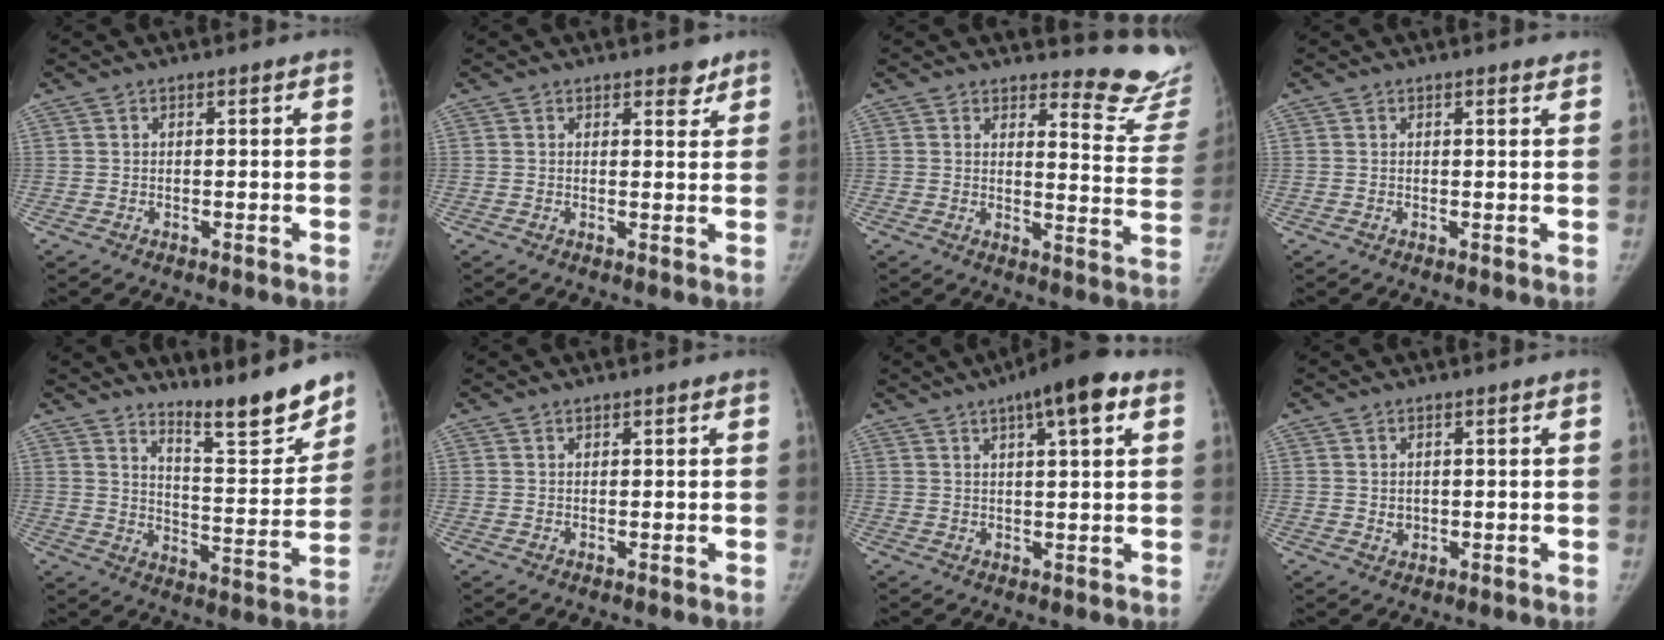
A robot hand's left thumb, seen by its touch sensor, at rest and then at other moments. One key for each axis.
{"total": 2.7, "fx": 2.1, "fy": 1.3, "fz": 1.1, "tx": 0.002, "ty": -0.012, "tz": 0.025}
{"total": 13.3, "fx": 12.8, "fy": 2.7, "fz": 2.0, "tx": 0.016, "ty": -0.157, "tz": 0.124}
{"total": 1.0, "fx": 0.8, "fy": 0.2, "fz": 0.5, "tx": -0.006, "ty": -0.005, "tz": 0.011}
{"total": 15.0, "fx": 12.6, "fy": 2.8, "fz": 7.7, "tx": -0.076, "ty": -0.107, "tz": 0.193}
{"total": 0.8, "fx": 0.6, "fy": 0.3, "fz": 0.3, "tx": -0.005, "ty": -0.004, "tz": 0.010}
{"total": 9.8, "fx": 5.0, "fy": 2.3, "fz": 8.1, "tx": -0.110, "ty": 0.001, "tz": 0.067}
{"total": 1.4, "fx": 0.2, "fy": 1.2, "fz": 0.7, "tx": -0.004, "ty": -0.005, "tz": 0.010}